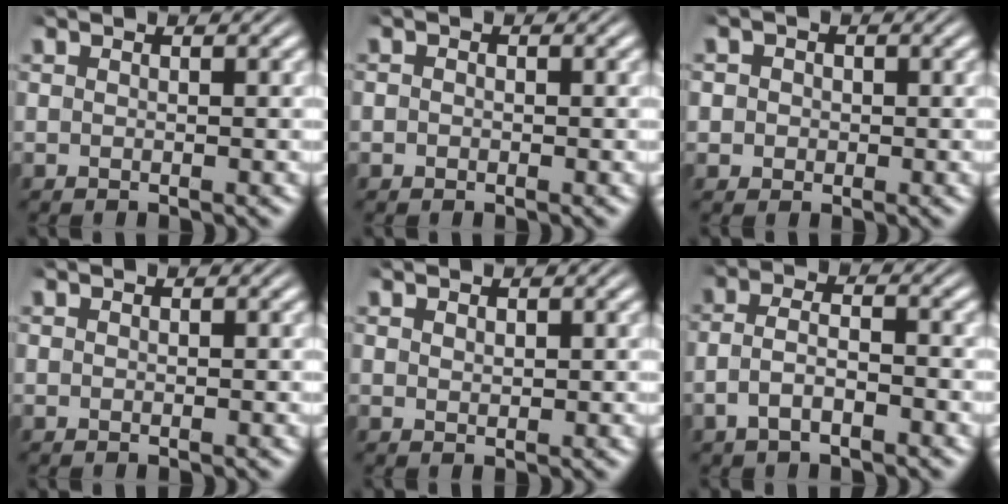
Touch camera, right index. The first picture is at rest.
{"total": 0.5, "force": [-0.3, 0.4, 0.1], "torque": [-0.005, -0.006, -0.003]}
{"total": 2.6, "force": [-0.2, 2.6, 0.6], "torque": [-0.018, -0.004, -0.008]}
{"total": 0.0}
{"total": 0.5, "force": [0.5, -0.1, 0.2], "torque": [0.000, -0.006, 0.016]}
{"total": 3.6, "force": [-1.7, 2.0, 2.5], "torque": [-0.051, -0.008, -0.028]}